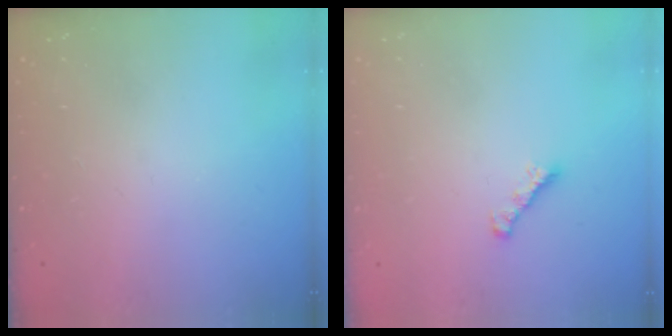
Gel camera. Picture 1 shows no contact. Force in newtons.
{"total": 1.6, "press": 1.4, "slide": 0.6}